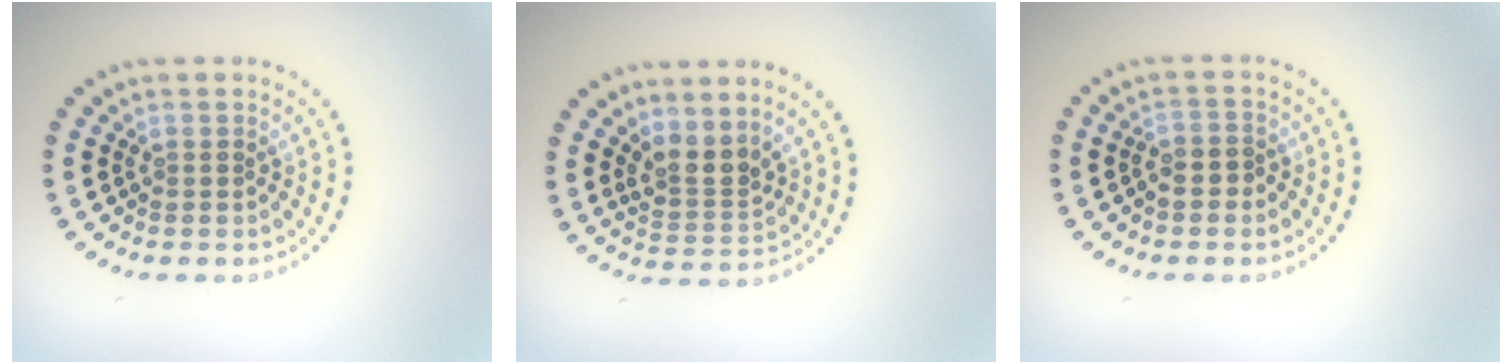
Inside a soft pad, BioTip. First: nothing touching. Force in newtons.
{"total": 2.5, "press": 1.9, "slide": 1.7}
{"total": 1.4, "press": 1.2, "slide": 0.6}